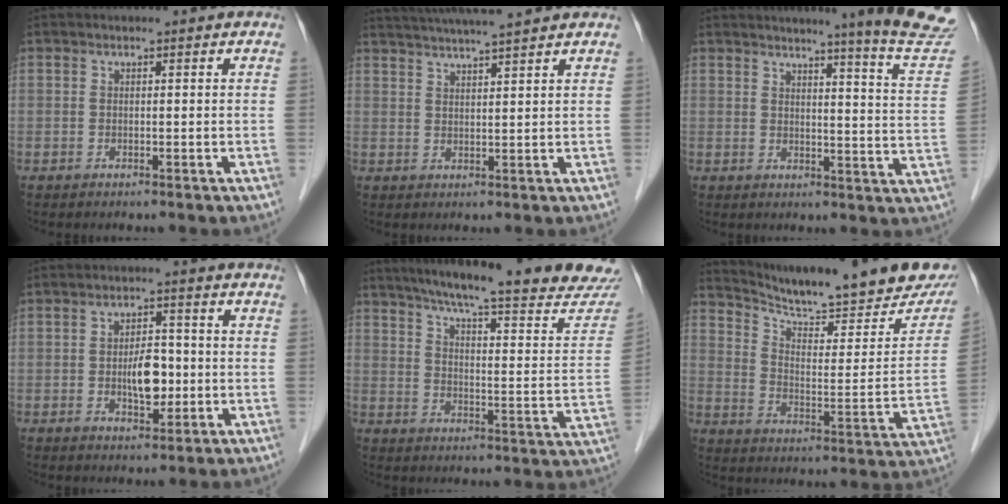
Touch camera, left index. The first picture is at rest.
{"total": 10.9, "force": [9.8, -0.4, 4.8], "torque": [-0.083, 0.027, 0.142]}
{"total": 14.3, "force": [13.0, -1.8, 5.7], "torque": [-0.068, -0.088, 0.135]}
{"total": 5.4, "force": [-0.8, 2.6, 4.6], "torque": [-0.079, 0.004, -0.010]}
{"total": 24.4, "force": [21.5, 1.4, 11.4], "torque": [-0.167, -0.055, 0.274]}
{"total": 23.2, "force": [19.9, 3.6, 11.5], "torque": [-0.174, -0.035, 0.269]}